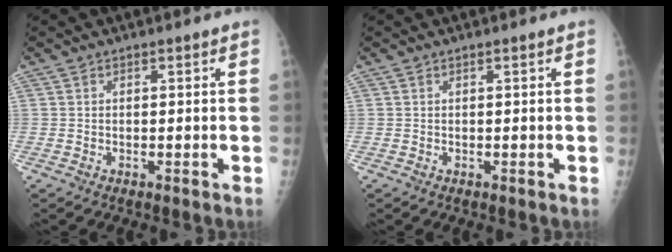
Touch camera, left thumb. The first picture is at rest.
{"total": 0.0}